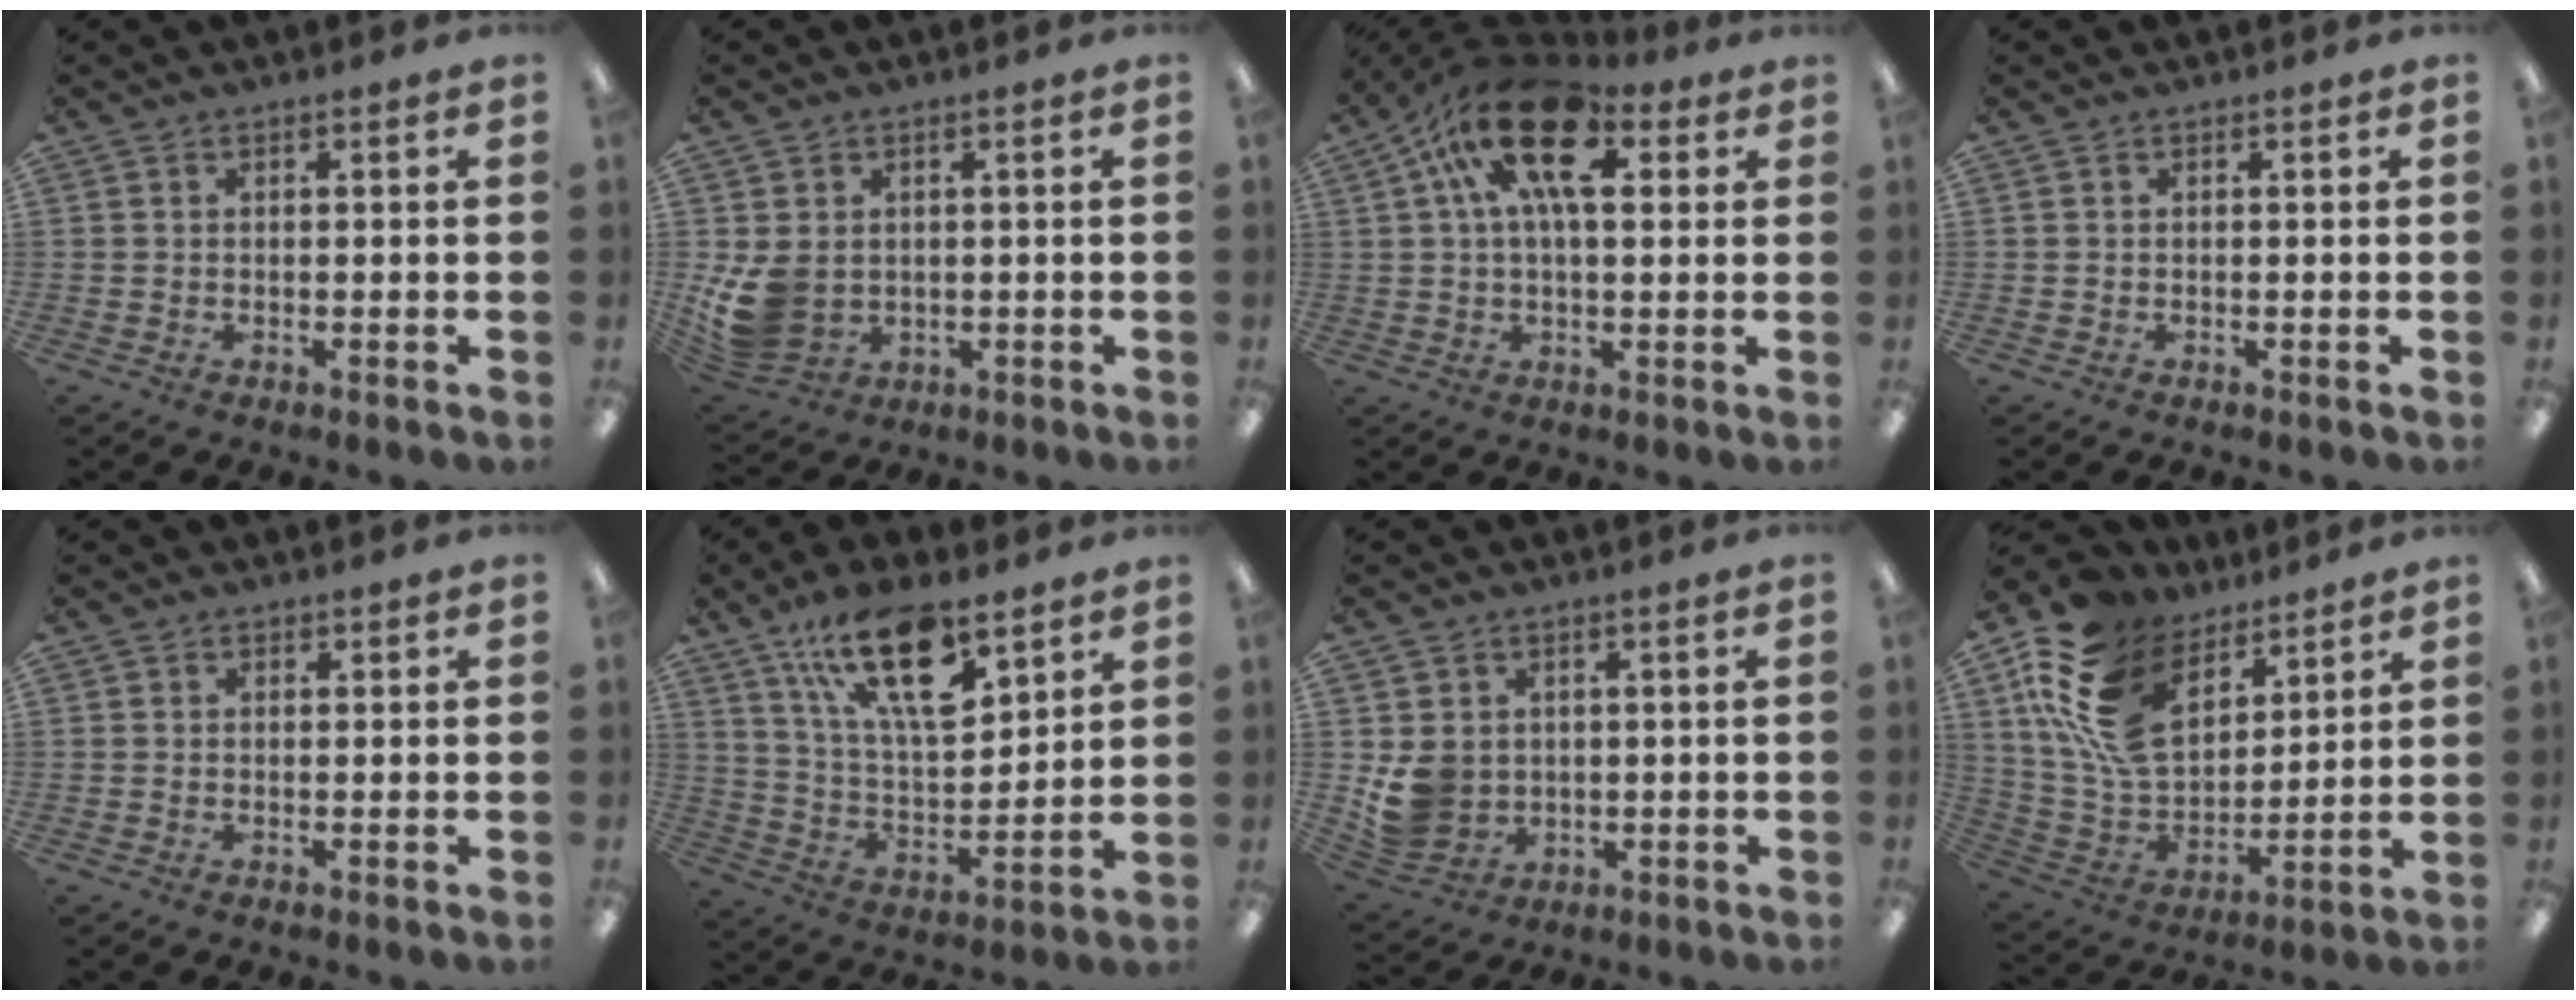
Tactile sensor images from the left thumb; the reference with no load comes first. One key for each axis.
{"total": 8.8, "fx": 0.3, "fy": 7.3, "fz": 4.9, "tx": -0.105, "ty": 0.000, "tz": 0.011}
{"total": 17.4, "fx": 7.0, "fy": 8.8, "fz": 13.3, "tx": -0.236, "ty": -0.014, "tz": 0.119}
{"total": 0.0}
{"total": 0.8, "fx": 0.4, "fy": 0.7, "fz": 0.1, "tx": -0.002, "ty": 0.004, "tz": 0.007}
{"total": 19.7, "fx": 12.1, "fy": 7.9, "fz": 13.4, "tx": -0.237, "ty": -0.056, "tz": 0.203}
{"total": 7.7, "fx": 0.8, "fy": 7.2, "fz": 2.6, "tx": -0.066, "ty": 0.004, "tz": 0.023}
{"total": 20.0, "fx": 10.2, "fy": 12.4, "fz": 11.9, "tx": -0.259, "ty": -0.035, "tz": 0.191}